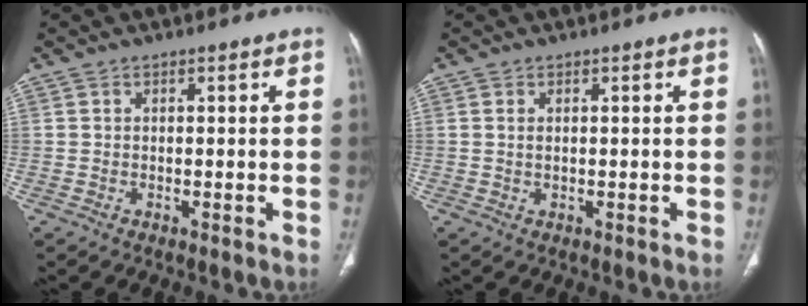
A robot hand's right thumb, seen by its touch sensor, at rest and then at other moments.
{"total": 1.0, "force": [0.4, 0.4, 0.8], "torque": [-0.022, 0.002, 0.011]}